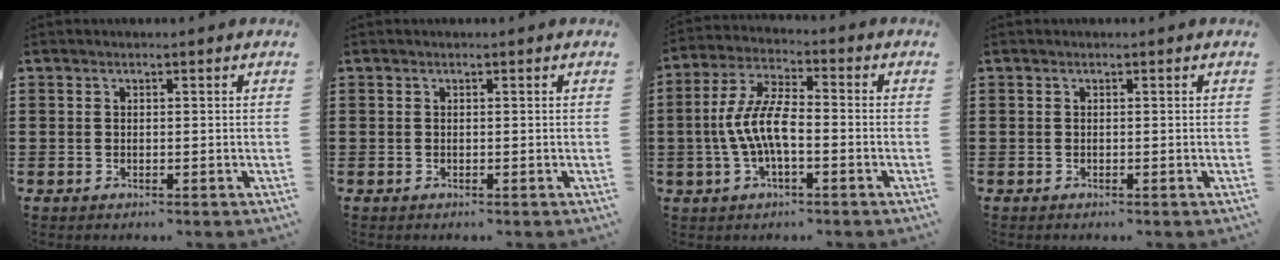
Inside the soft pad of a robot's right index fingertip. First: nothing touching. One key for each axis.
{"total": 0.0}
{"total": 8.4, "fx": -1.8, "fy": 3.0, "fz": 7.7, "tx": -0.172, "ty": -0.009, "tz": -0.037}
{"total": 0.0}